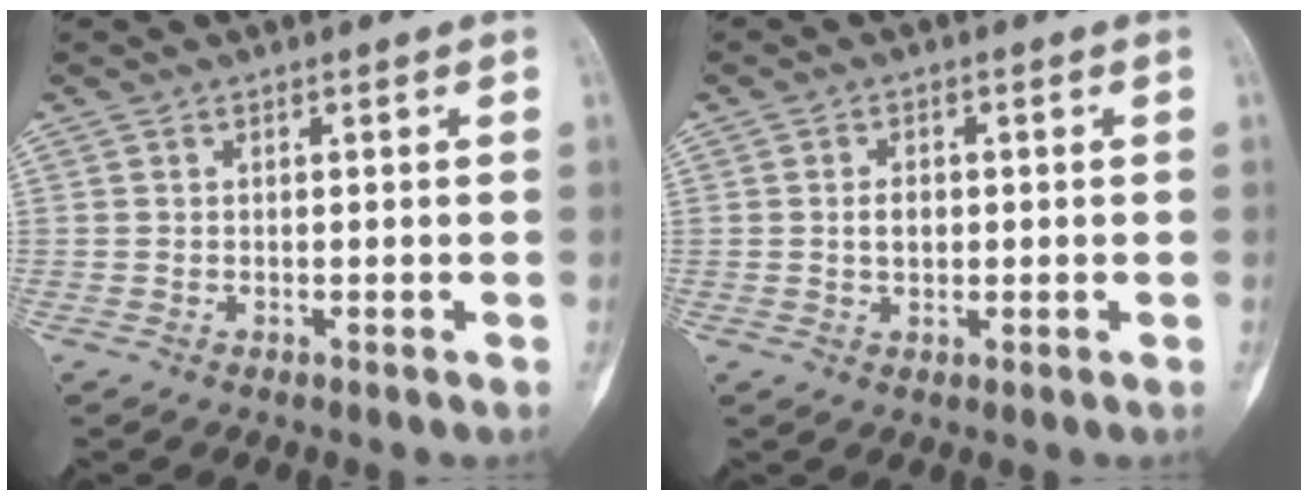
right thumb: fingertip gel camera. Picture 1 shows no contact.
{"total": 2.9, "force": [0.1, 2.0, 2.1], "torque": [-0.027, 0.002, 0.001]}